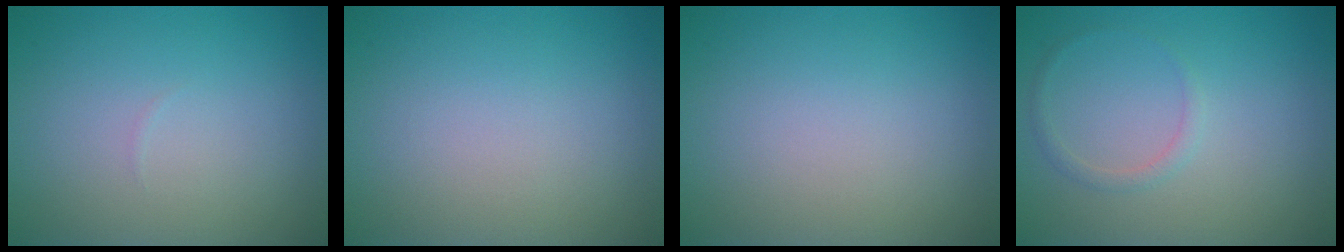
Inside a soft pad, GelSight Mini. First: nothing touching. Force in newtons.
{"total": 0.0}
{"total": 0.0}
{"total": 0.9, "press": 0.9, "slide": 0.1}